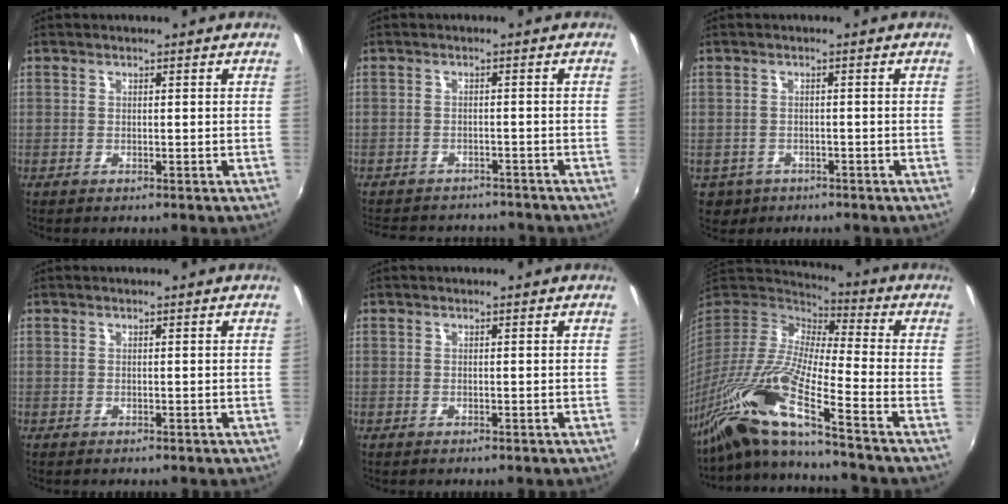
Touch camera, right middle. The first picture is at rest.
{"total": 11.5, "force": [-10.0, 4.2, 3.8], "torque": [-0.090, -0.011, -0.140]}
{"total": 4.7, "force": [-2.0, 4.0, 1.4], "torque": [-0.039, -0.007, -0.024]}
{"total": 0.0}
{"total": 0.0}
{"total": 18.3, "force": [-12.9, -0.1, 13.0], "torque": [-0.237, -0.031, -0.261]}